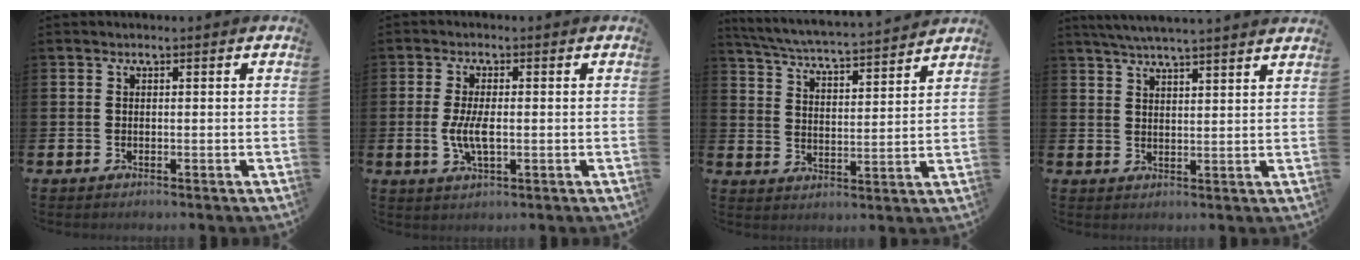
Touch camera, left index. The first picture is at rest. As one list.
[{"total": 4.3, "force": [-0.3, 1.6, 4.0], "torque": [-0.088, -0.001, -0.011]}, {"total": 5.4, "force": [5.2, -0.2, 1.2], "torque": [-0.045, -0.047, 0.086]}, {"total": 4.9, "force": [4.7, -0.6, 1.1], "torque": [-0.039, -0.017, 0.086]}]